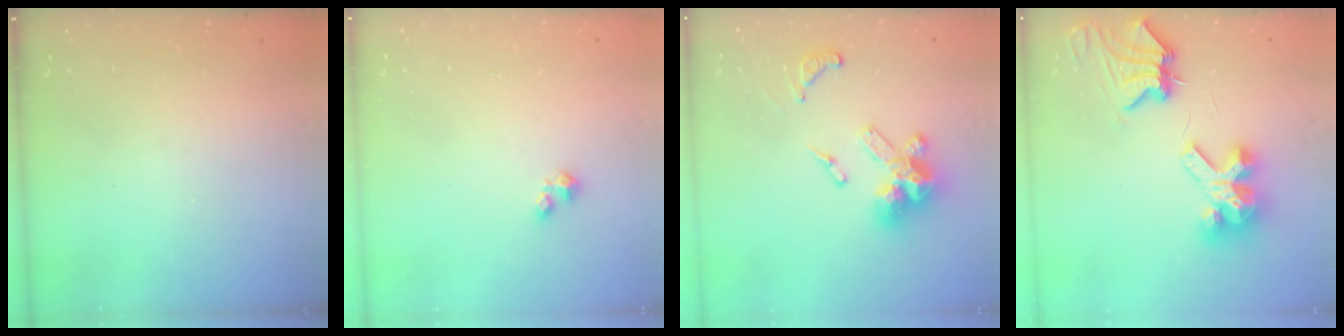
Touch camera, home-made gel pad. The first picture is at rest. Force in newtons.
{"total": 1.1, "press": 1.1, "slide": 0.3}
{"total": 17.1, "press": 17.0, "slide": 2.0}
{"total": 10.0, "press": 10.0, "slide": 1.0}